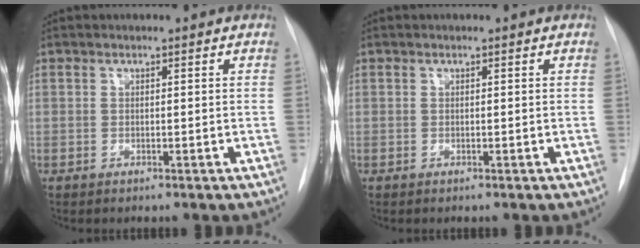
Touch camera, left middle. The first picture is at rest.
{"total": 0.0}